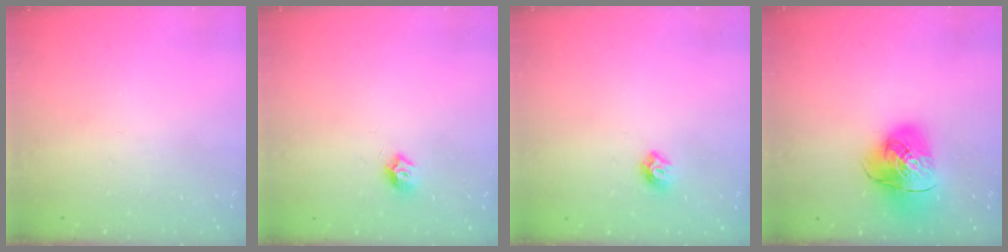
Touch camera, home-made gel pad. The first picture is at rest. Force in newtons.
{"total": 7.4, "press": 7.4, "slide": 0.6}
{"total": 6.1, "press": 6.0, "slide": 0.9}
{"total": 13.4, "press": 13.3, "slide": 1.7}